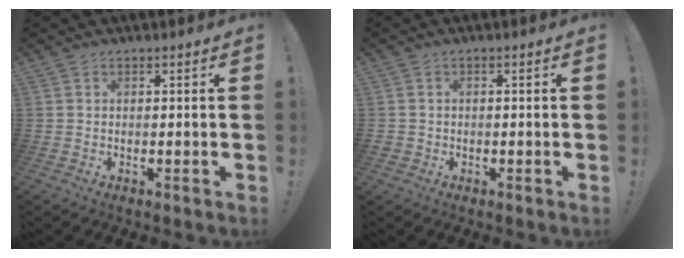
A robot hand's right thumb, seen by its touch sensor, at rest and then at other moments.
{"total": 1.2, "force": [-0.2, 1.2, 0.3], "torque": [-0.013, 0.005, -0.001]}